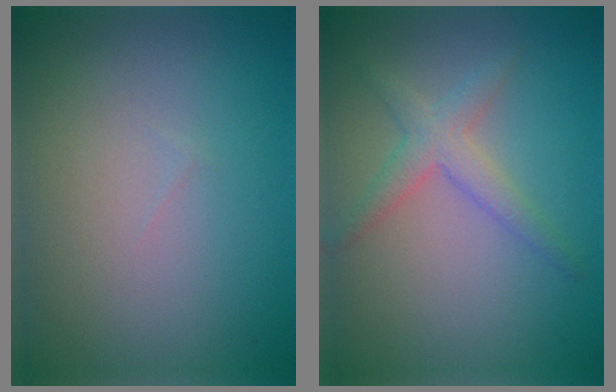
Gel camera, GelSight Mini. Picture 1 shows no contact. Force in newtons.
{"total": 1.9, "press": 1.9, "slide": 0.1}